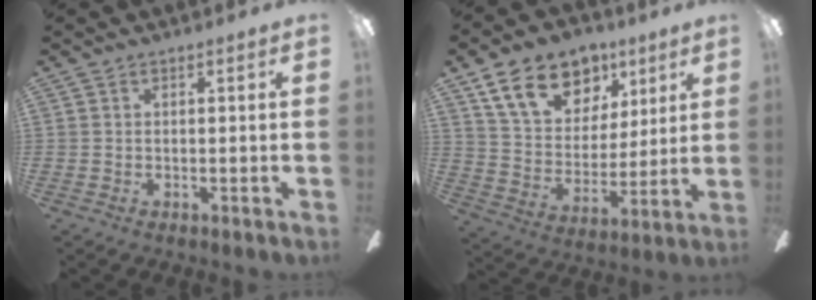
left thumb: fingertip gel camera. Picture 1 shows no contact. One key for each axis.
{"total": 17.1, "fx": 10.1, "fy": 11.3, "fz": 7.8, "tx": -0.137, "ty": -0.037, "tz": 0.190}